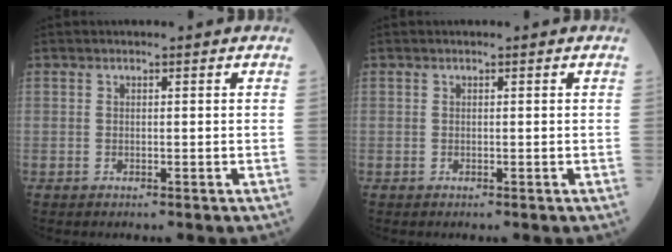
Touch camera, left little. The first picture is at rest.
{"total": 0.0}